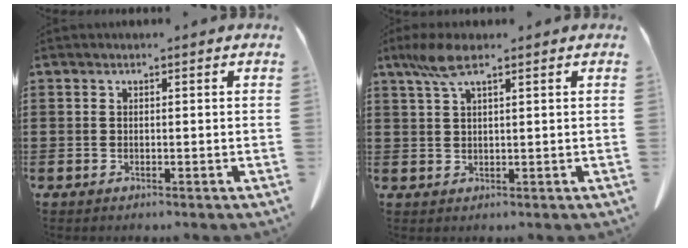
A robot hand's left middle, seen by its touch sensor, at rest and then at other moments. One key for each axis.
{"total": 4.9, "fx": 2.7, "fy": 1.2, "fz": 3.9, "tx": -0.090, "ty": 0.002, "tz": 0.047}